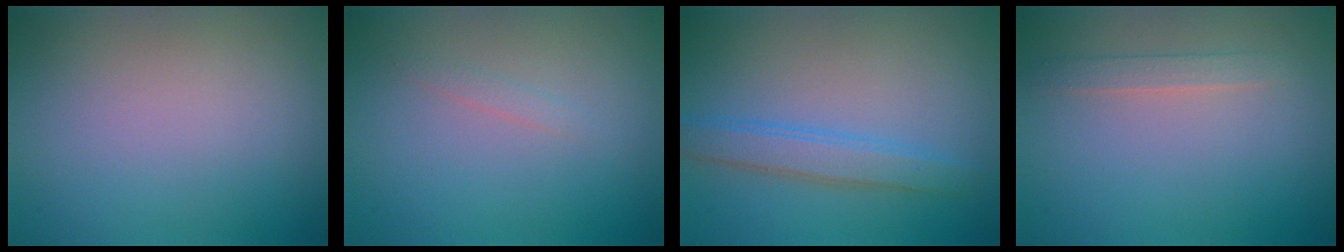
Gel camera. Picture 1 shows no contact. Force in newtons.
{"total": 0.6, "press": 0.6, "slide": 0.0}
{"total": 3.0, "press": 2.9, "slide": 0.2}
{"total": 1.3, "press": 1.3, "slide": 0.1}